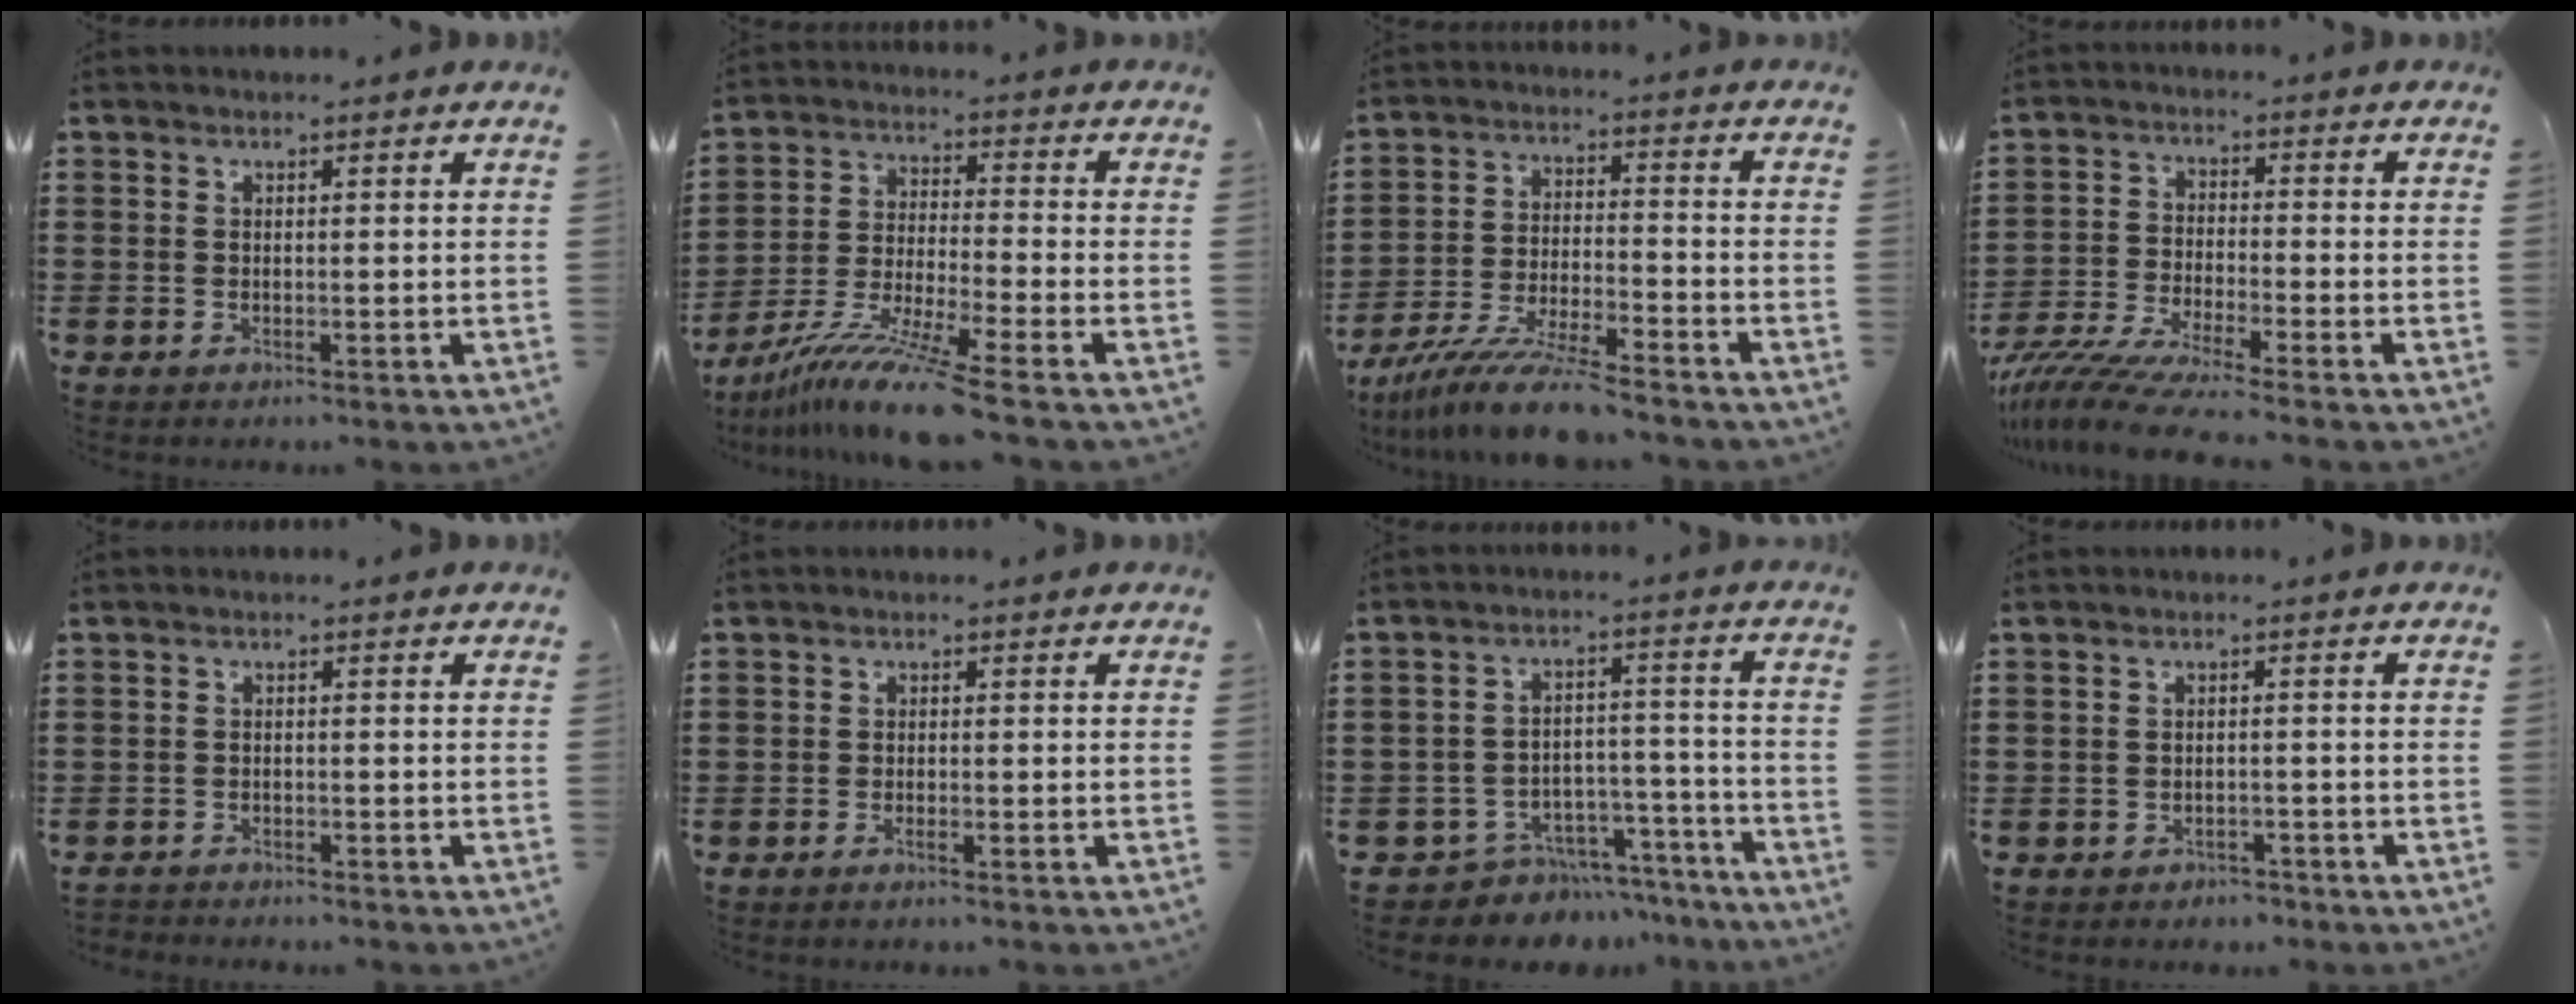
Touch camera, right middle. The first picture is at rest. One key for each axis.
{"total": 10.8, "fx": -8.7, "fy": 0.2, "fz": 6.3, "tx": -0.120, "ty": 0.000, "tz": -0.172}
{"total": 10.1, "fx": -8.8, "fy": 0.5, "fz": 4.9, "tx": -0.098, "ty": 0.007, "tz": -0.172}
{"total": 7.2, "fx": -6.4, "fy": 0.0, "fz": 3.4, "tx": -0.083, "ty": -0.014, "tz": -0.126}
{"total": 1.5, "fx": -1.5, "fy": 0.1, "fz": -0.1, "tx": -0.003, "ty": 0.002, "tz": -0.034}
{"total": 0.8, "fx": -0.5, "fy": 0.0, "fz": 0.6, "tx": -0.011, "ty": -0.003, "tz": -0.009}
{"total": 6.2, "fx": -5.8, "fy": 2.1, "fz": 0.5, "tx": -0.010, "ty": 0.028, "tz": -0.114}
{"total": 1.5, "fx": -1.4, "fy": 0.4, "fz": -0.1, "tx": -0.005, "ty": 0.002, "tz": -0.033}